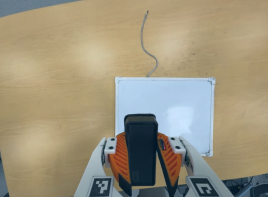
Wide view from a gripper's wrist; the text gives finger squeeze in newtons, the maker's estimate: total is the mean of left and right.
{"total": 10.6, "left": 9.8, "right": 11.4}